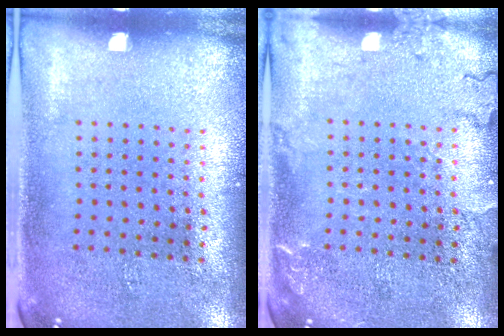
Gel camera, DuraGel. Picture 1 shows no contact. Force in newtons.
{"total": 1.9, "press": 1.9, "slide": 0.3}